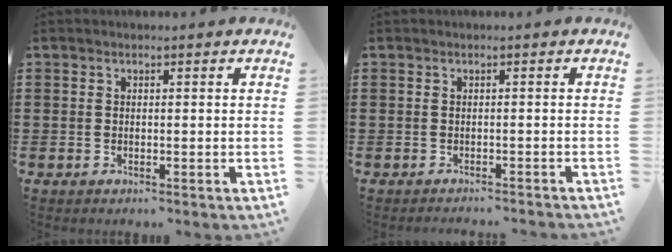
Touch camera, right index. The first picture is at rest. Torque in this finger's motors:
{"motor_torque": [-0.26, 1.36, -1.05, -0.21]}